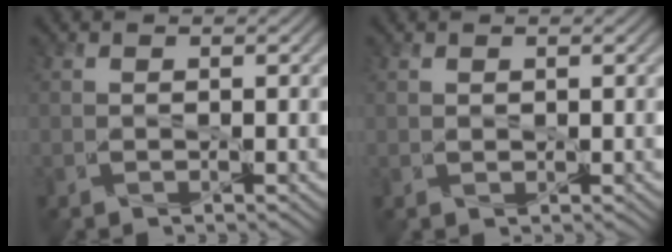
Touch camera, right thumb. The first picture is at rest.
{"total": 0.5, "force": [0.4, 0.3, 0.0], "torque": [-0.002, -0.001, 0.008]}